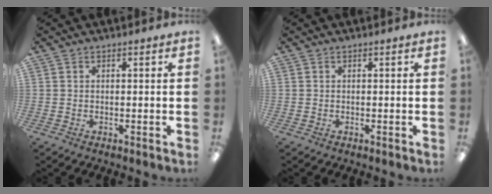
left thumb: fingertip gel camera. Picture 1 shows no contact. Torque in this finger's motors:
{"motor_torque": [0.00, 0.00, 0.05, -0.05, 0.00]}